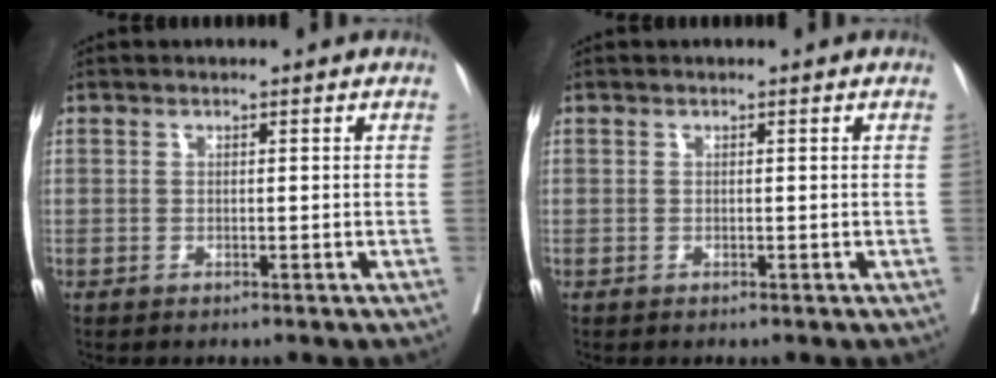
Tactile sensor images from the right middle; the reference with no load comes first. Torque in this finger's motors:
{"motor_torque": [0.09, -0.10, 0.00, 0.01]}